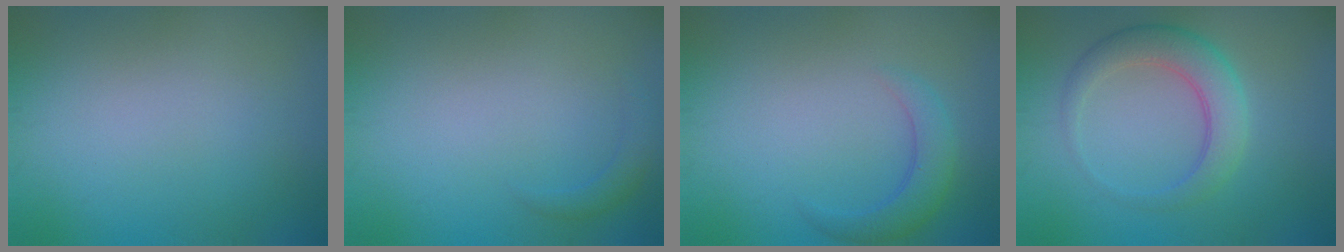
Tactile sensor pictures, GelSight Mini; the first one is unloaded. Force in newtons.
{"total": 1.2, "press": 1.2, "slide": 0.1}
{"total": 2.6, "press": 2.6, "slide": 0.2}
{"total": 4.1, "press": 4.0, "slide": 0.3}